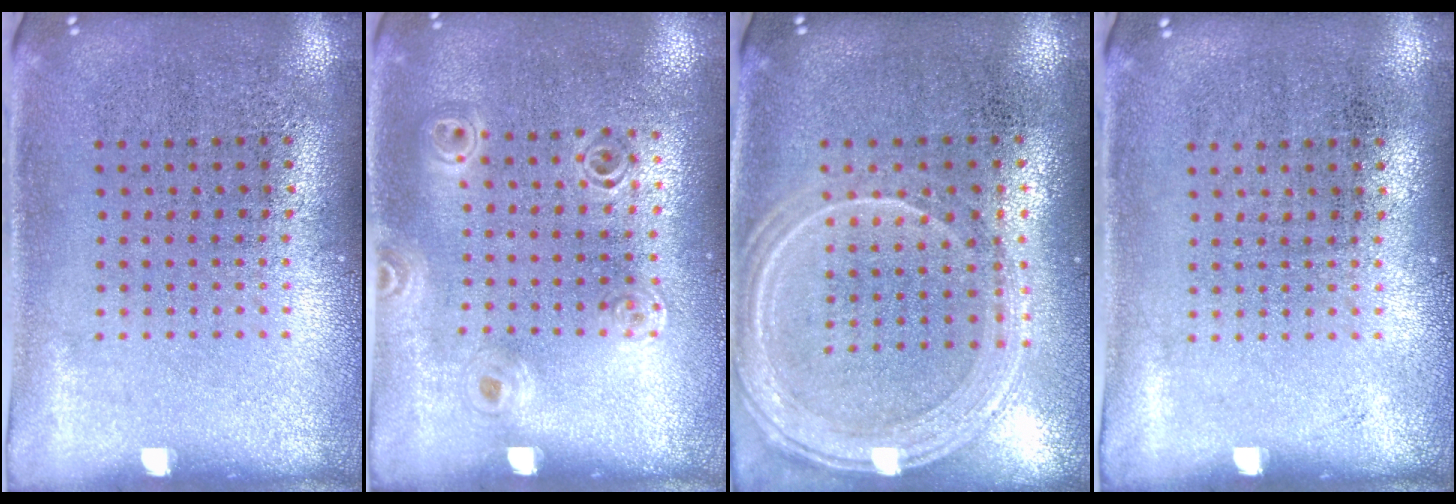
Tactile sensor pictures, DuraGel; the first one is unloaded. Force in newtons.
{"total": 1.1, "press": 1.1, "slide": 0.2}
{"total": 1.2, "press": 1.2, "slide": 0.3}
{"total": 0.0}